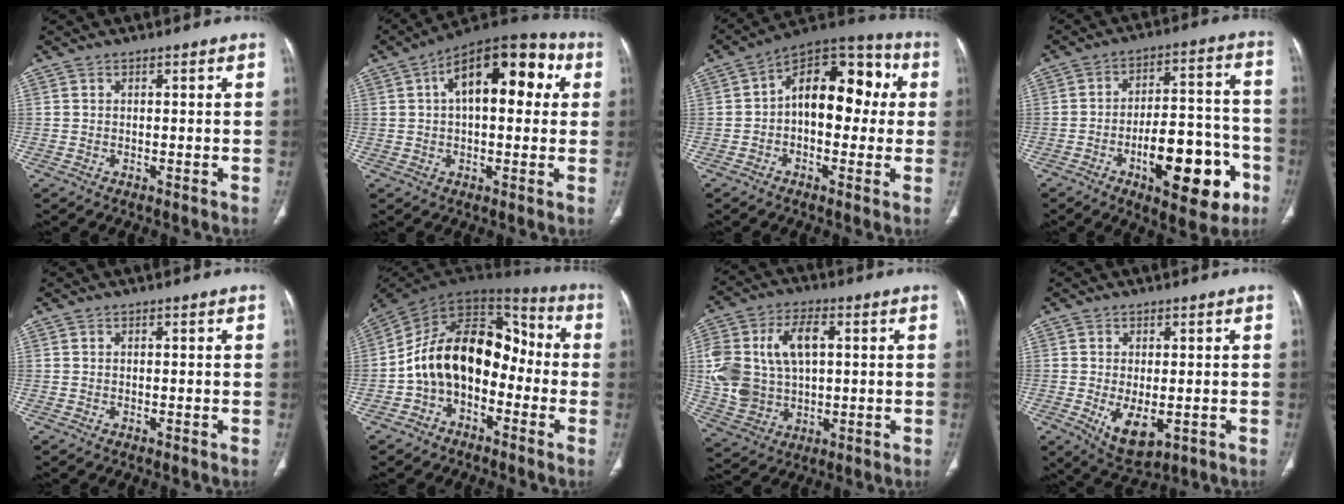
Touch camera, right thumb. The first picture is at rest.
{"total": 17.6, "force": [4.5, 8.8, 14.6], "torque": [-0.182, 0.033, 0.058]}
{"total": 16.0, "force": [1.3, 9.7, 12.6], "torque": [-0.139, 0.047, 0.005]}
{"total": 19.1, "force": [-7.6, 8.2, 15.4], "torque": [-0.195, 0.046, -0.101]}
{"total": 0.0}
{"total": 17.6, "force": [-3.3, 11.9, 12.6], "torque": [-0.181, 0.079, -0.067]}
{"total": 15.7, "force": [2.5, 10.3, 11.6], "torque": [-0.221, 0.012, 0.055]}
{"total": 7.1, "force": [-1.6, 3.7, 5.9], "torque": [-0.095, -0.017, -0.011]}